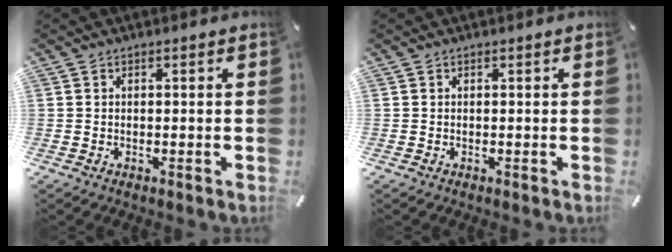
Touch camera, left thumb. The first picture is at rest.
{"total": 0.0}